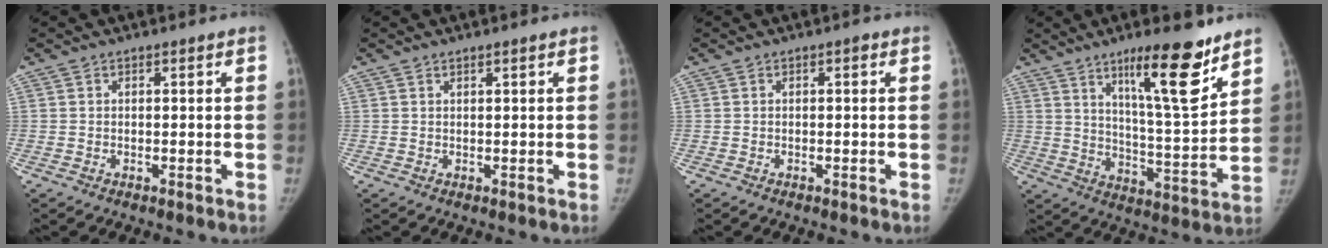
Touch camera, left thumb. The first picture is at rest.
{"total": 0.7, "force": [0.6, 0.0, 0.5], "torque": [-0.008, -0.002, 0.011]}
{"total": 0.6, "force": [0.1, 0.3, 0.5], "torque": [-0.004, 0.002, 0.000]}
{"total": 16.2, "force": [10.4, 3.0, 12.0], "torque": [-0.164, -0.073, 0.172]}